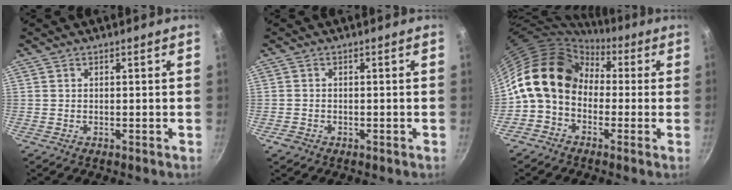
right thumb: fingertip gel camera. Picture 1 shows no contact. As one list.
[{"total": 1.9, "force": [-0.9, 1.5, 0.7], "torque": [-0.012, 0.003, -0.014]}, {"total": 14.5, "force": [0.6, 11.2, 9.2], "torque": [-0.130, 0.039, -0.016]}]